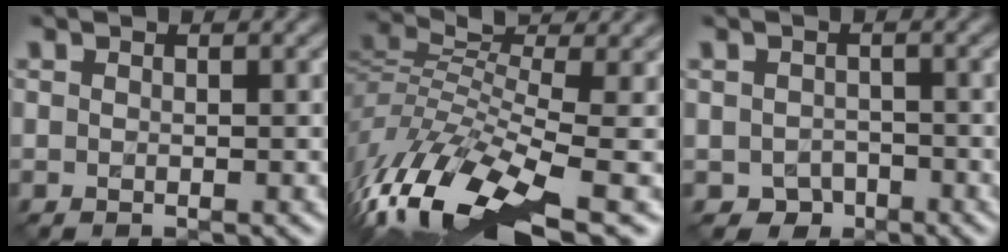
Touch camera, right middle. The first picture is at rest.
{"total": 11.6, "force": [-4.6, 4.2, 9.7], "torque": [-0.210, 0.015, -0.083]}
{"total": 1.7, "force": [-0.8, 1.4, 0.2], "torque": [0.002, 0.003, -0.016]}